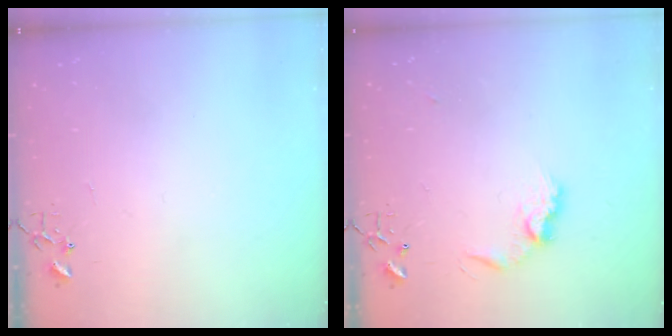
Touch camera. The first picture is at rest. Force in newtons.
{"total": 9.4, "press": 9.4, "slide": 0.5}